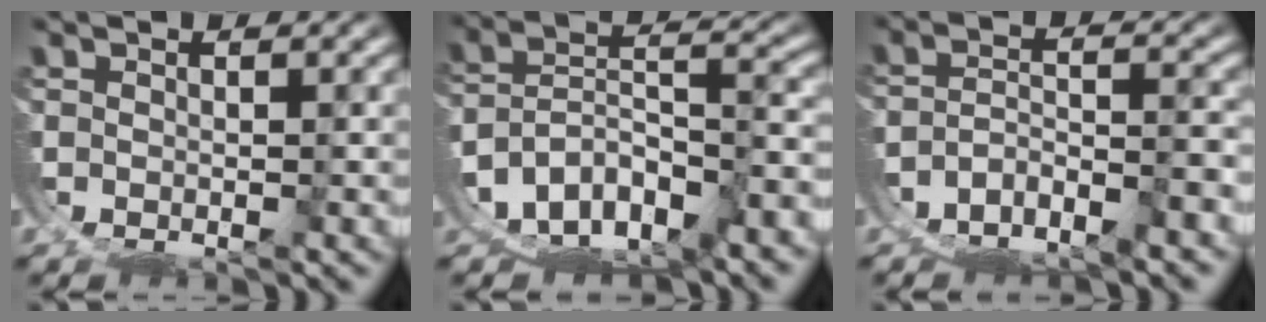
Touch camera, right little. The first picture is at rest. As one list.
[{"total": 13.4, "force": [-6.4, 10.9, 4.5], "torque": [-0.133, -0.050, -0.102]}, {"total": 9.1, "force": [-5.9, 6.6, 2.3], "torque": [-0.059, -0.029, -0.098]}]